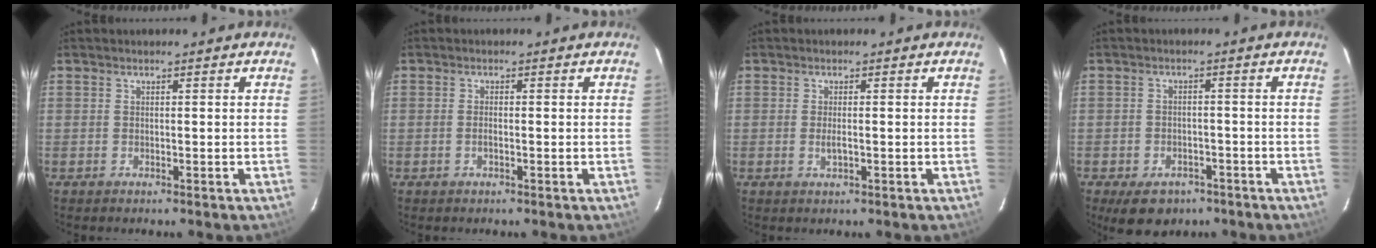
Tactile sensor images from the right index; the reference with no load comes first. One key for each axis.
{"total": 1.2, "fx": -0.4, "fy": 0.4, "fz": 1.1, "tx": -0.025, "ty": 0.001, "tz": -0.008}
{"total": 1.9, "fx": -0.4, "fy": 0.5, "fz": 1.8, "tx": -0.035, "ty": -0.002, "tz": -0.006}
{"total": 8.3, "fx": -5.4, "fy": 5.2, "fz": 3.5, "tx": -0.073, "ty": 0.000, "tz": -0.066}